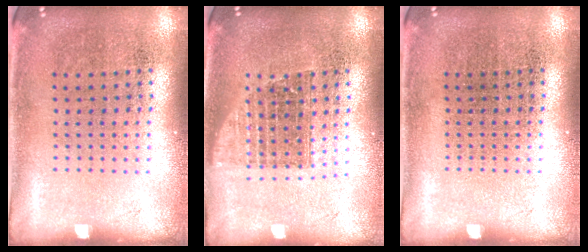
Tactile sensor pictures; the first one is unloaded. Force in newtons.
{"total": 1.4, "press": 1.1, "slide": 0.8}
{"total": 0.0}